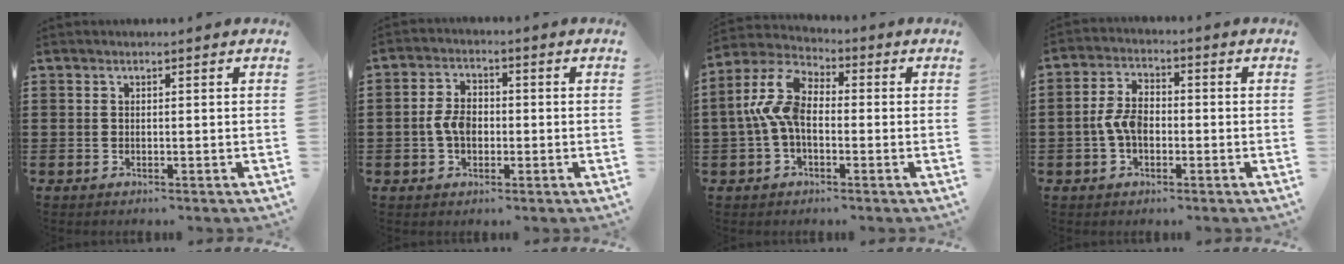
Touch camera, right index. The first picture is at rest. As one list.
[{"total": 4.1, "force": [-0.6, 2.8, 3.0], "torque": [-0.072, 0.004, -0.016]}, {"total": 7.9, "force": [-0.3, 4.8, 6.2], "torque": [-0.166, 0.000, -0.016]}, {"total": 5.0, "force": [-1.1, 3.0, 3.9], "torque": [-0.097, -0.001, -0.027]}]